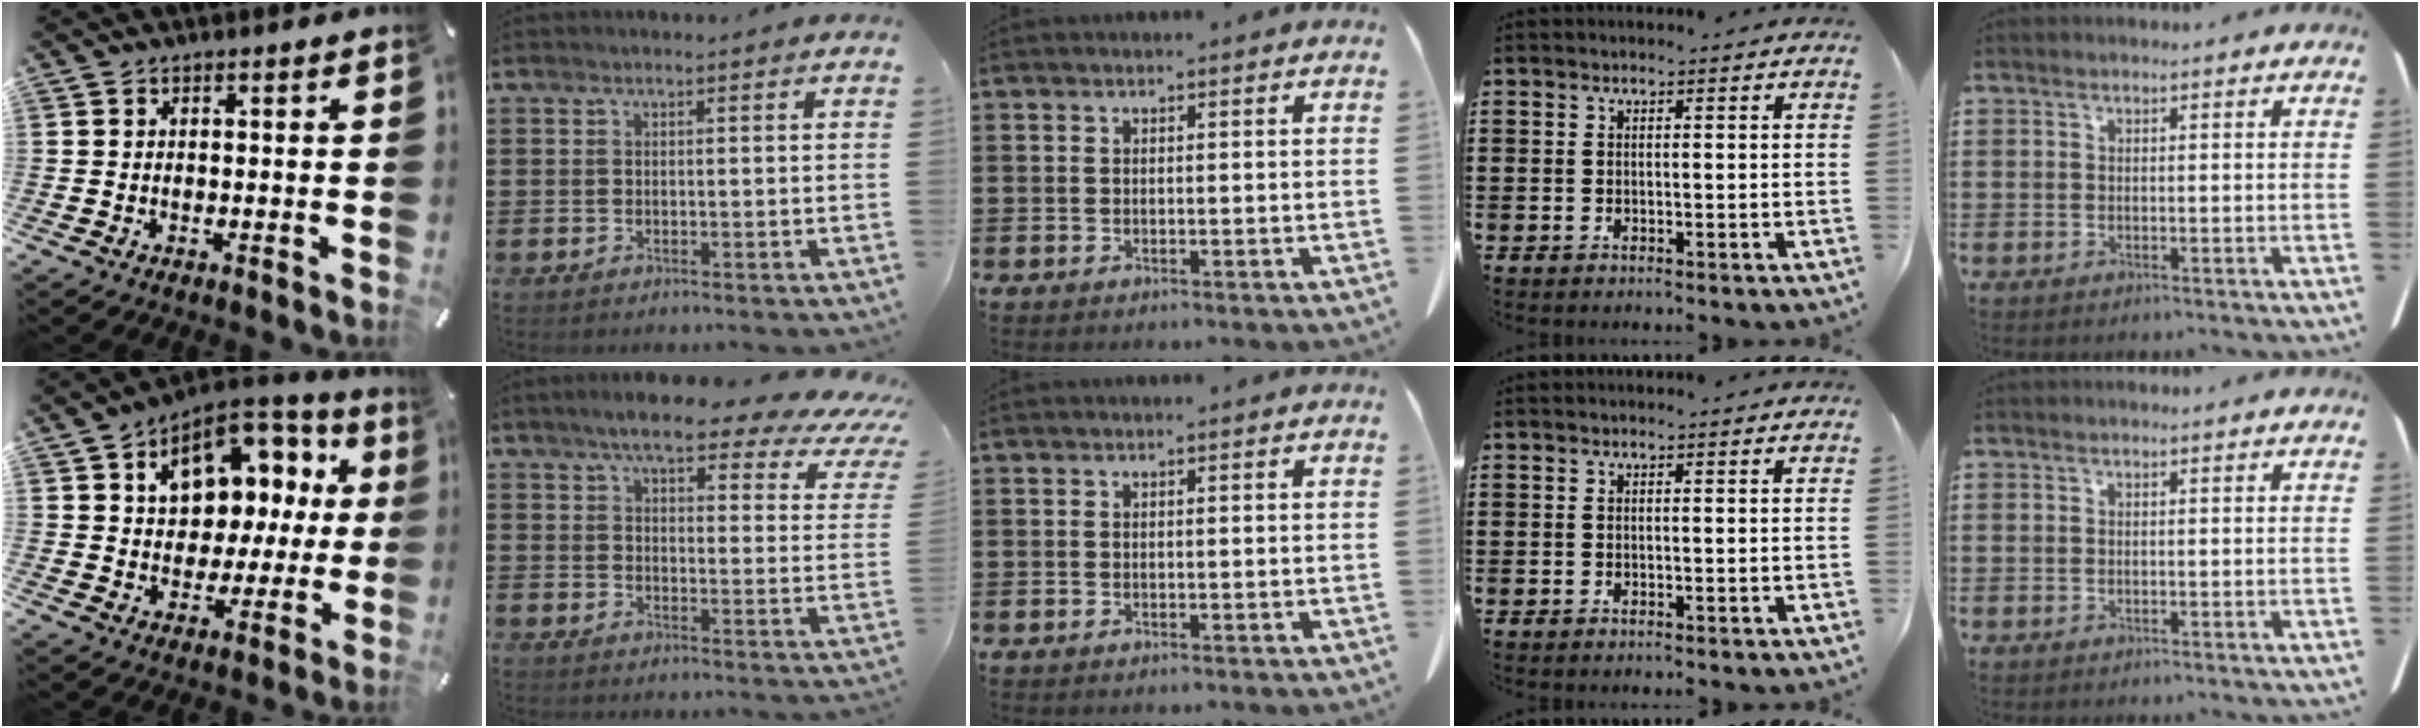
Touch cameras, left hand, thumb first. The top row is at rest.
{"thumb": {"total": 12.6, "force": [5.0, 9.5, 6.8], "torque": [-0.103, -0.033, 0.092]}, "index": {"total": 7.2, "force": [5.7, 1.7, 4.0], "torque": [-0.086, -0.024, 0.094]}}